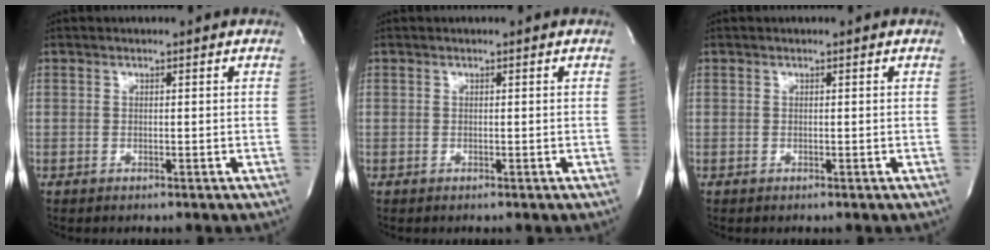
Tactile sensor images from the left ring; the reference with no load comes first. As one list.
[{"total": 0.0}, {"total": 0.0}]